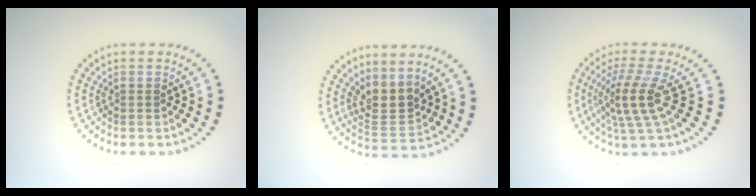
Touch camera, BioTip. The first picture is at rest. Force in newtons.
{"total": 2.9, "press": 2.4, "slide": 1.7}
{"total": 3.8, "press": 2.7, "slide": 2.7}